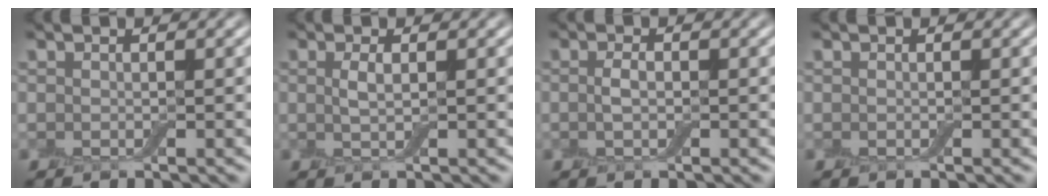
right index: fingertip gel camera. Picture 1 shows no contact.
{"total": 1.3, "force": [0.3, 0.3, 1.2], "torque": [-0.027, 0.001, 0.005]}
{"total": 1.3, "force": [-0.1, 0.6, 1.2], "torque": [-0.027, 0.001, -0.004]}
{"total": 0.0}